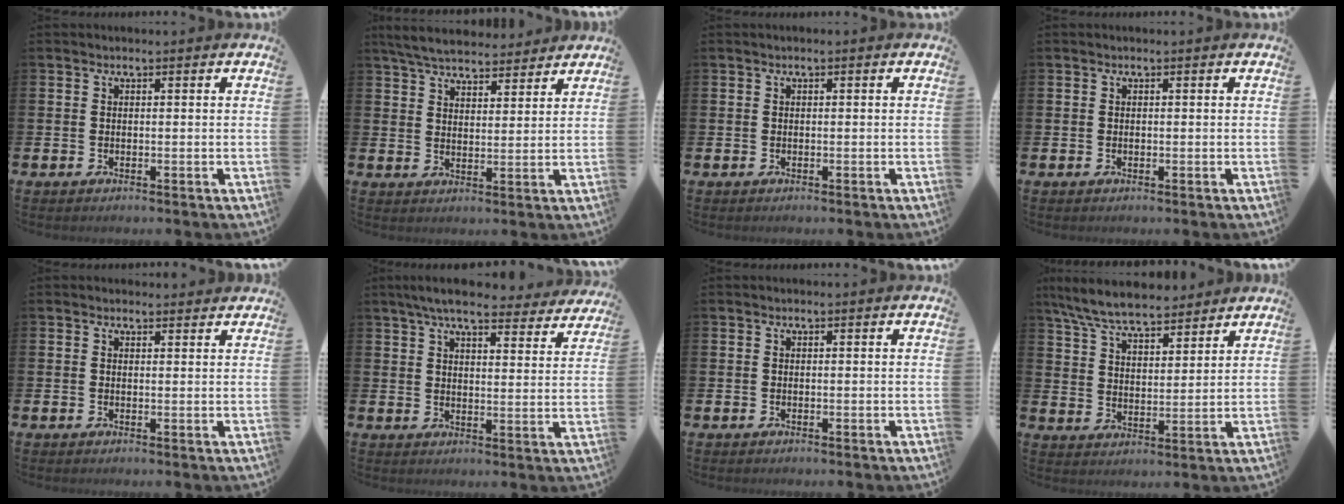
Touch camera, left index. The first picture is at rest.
{"total": 6.0, "force": [5.8, 1.4, 1.2], "torque": [-0.046, -0.021, 0.105]}
{"total": 0.0}
{"total": 0.0}
{"total": 1.1, "force": [1.0, 0.4, 0.0], "torque": [0.010, -0.001, 0.017]}
{"total": 7.4, "force": [6.7, 1.2, 2.9], "torque": [-0.064, -0.030, 0.118]}
{"total": 0.0}
{"total": 8.0, "force": [7.4, 1.5, 2.5], "torque": [-0.079, -0.032, 0.136]}